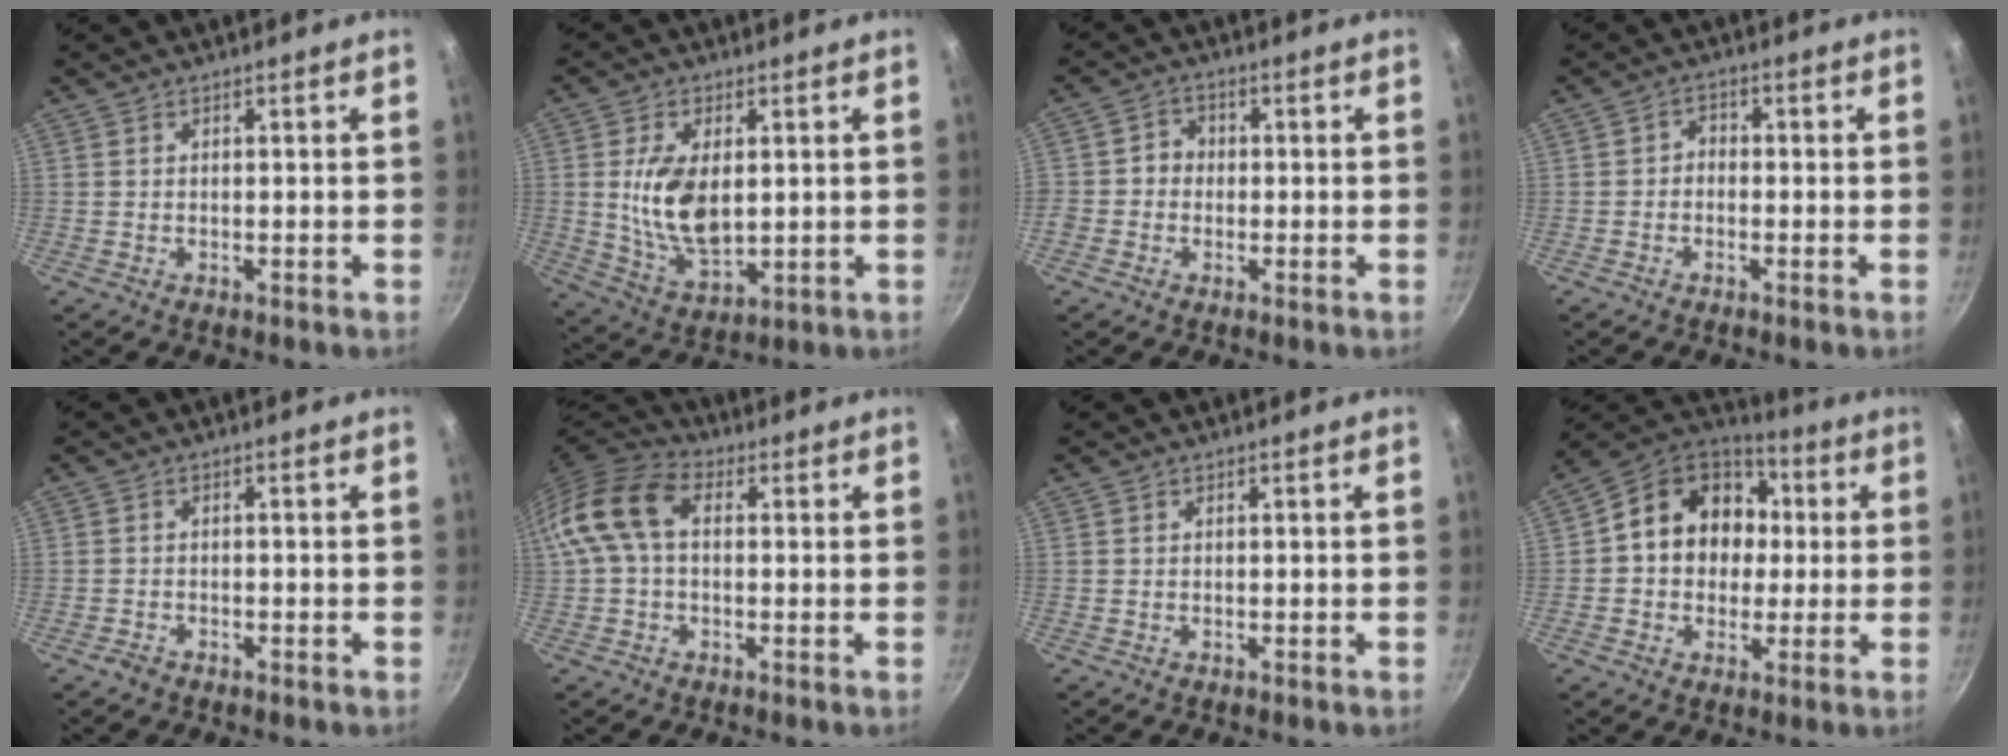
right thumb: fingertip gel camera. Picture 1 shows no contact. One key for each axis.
{"total": 12.0, "fx": 1.4, "fy": 6.8, "fz": 9.7, "tx": -0.173, "ty": -0.016, "tz": 0.036}
{"total": 3.7, "fx": -0.7, "fy": 3.5, "fz": 1.2, "tx": 0.005, "ty": 0.013, "tz": -0.022}
{"total": 2.2, "fx": -0.8, "fy": 1.7, "fz": 1.1, "tx": -0.012, "ty": 0.015, "tz": -0.021}
{"total": 1.5, "fx": -1.1, "fy": 0.7, "fz": 0.6, "tx": -0.019, "ty": 0.012, "tz": -0.021}
{"total": 11.2, "fx": 1.5, "fy": 7.2, "fz": 8.5, "tx": -0.154, "ty": 0.029, "tz": 0.009}
{"total": 0.0}
{"total": 16.2, "fx": 1.7, "fy": 13.4, "fz": 8.9, "tx": -0.107, "ty": 0.035, "tz": 0.012}